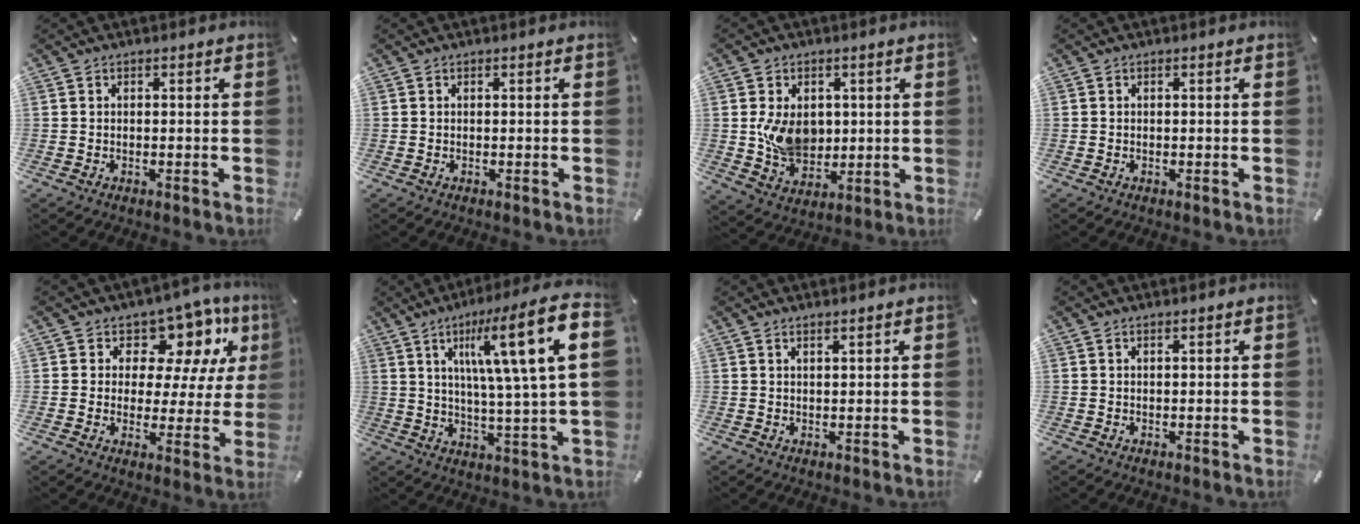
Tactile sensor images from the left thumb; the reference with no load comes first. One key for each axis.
{"total": 0.0}
{"total": 9.7, "fx": 1.1, "fy": 7.7, "fz": 5.8, "tx": -0.106, "ty": -0.003, "tz": 0.022}
{"total": 0.0}
{"total": 11.4, "fx": 7.1, "fy": 7.2, "fz": 5.1, "tx": -0.076, "ty": -0.058, "tz": 0.127}
{"total": 18.6, "fx": 6.5, "fy": 3.2, "fz": 17.2, "tx": -0.274, "ty": -0.020, "tz": 0.084}
{"total": 1.3, "fx": 1.2, "fy": -0.2, "fz": 0.6, "tx": -0.011, "ty": -0.003, "tz": 0.023}
{"total": 0.6, "fx": 0.4, "fy": 0.0, "fz": 0.5, "tx": -0.008, "ty": -0.001, "tz": 0.008}